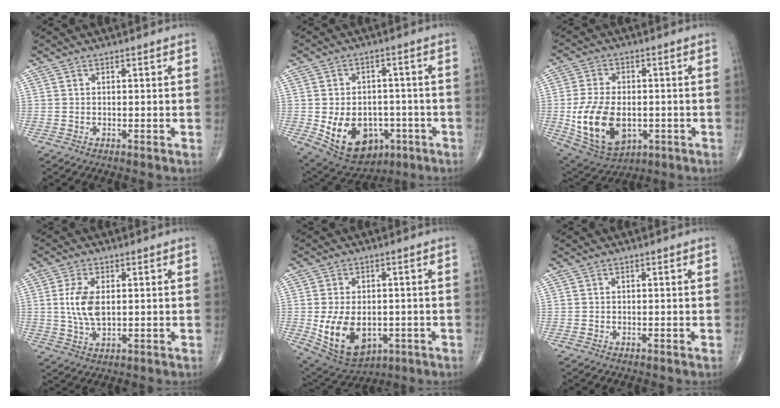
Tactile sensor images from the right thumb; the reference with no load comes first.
{"total": 14.6, "force": [-4.4, 10.5, 9.2], "torque": [-0.121, 0.016, -0.046]}
{"total": 15.9, "force": [-2.9, 9.9, 12.1], "torque": [-0.218, -0.004, -0.031]}
{"total": 7.1, "force": [0.8, 3.7, 6.0], "torque": [-0.128, -0.006, 0.019]}
{"total": 13.5, "force": [-2.7, 8.8, 9.9], "torque": [-0.159, -0.002, -0.021]}
{"total": 0.0}